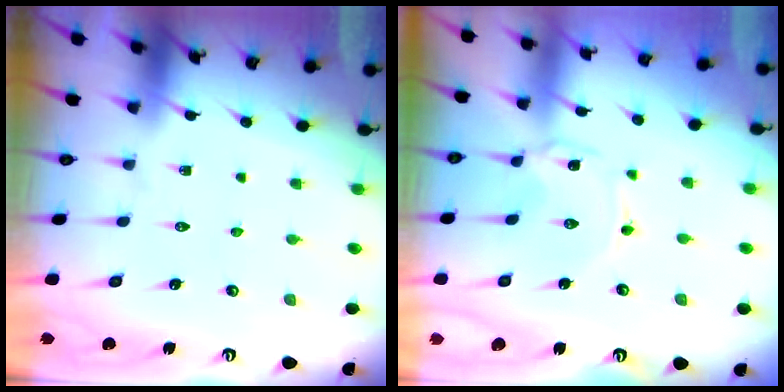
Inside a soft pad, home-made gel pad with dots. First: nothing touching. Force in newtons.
{"total": 0.0}